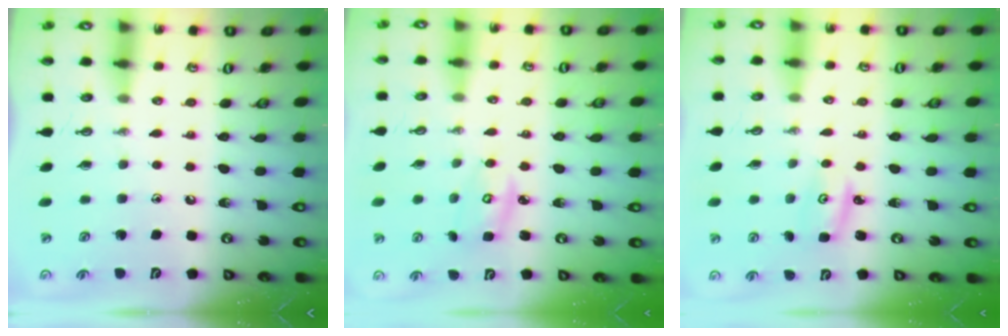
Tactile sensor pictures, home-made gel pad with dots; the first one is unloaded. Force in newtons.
{"total": 3.8, "press": 3.8, "slide": 0.3}
{"total": 2.6, "press": 2.6, "slide": 0.2}